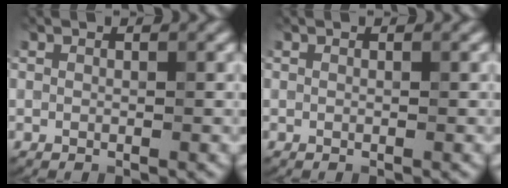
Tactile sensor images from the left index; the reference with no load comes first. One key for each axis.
{"total": 0.0}